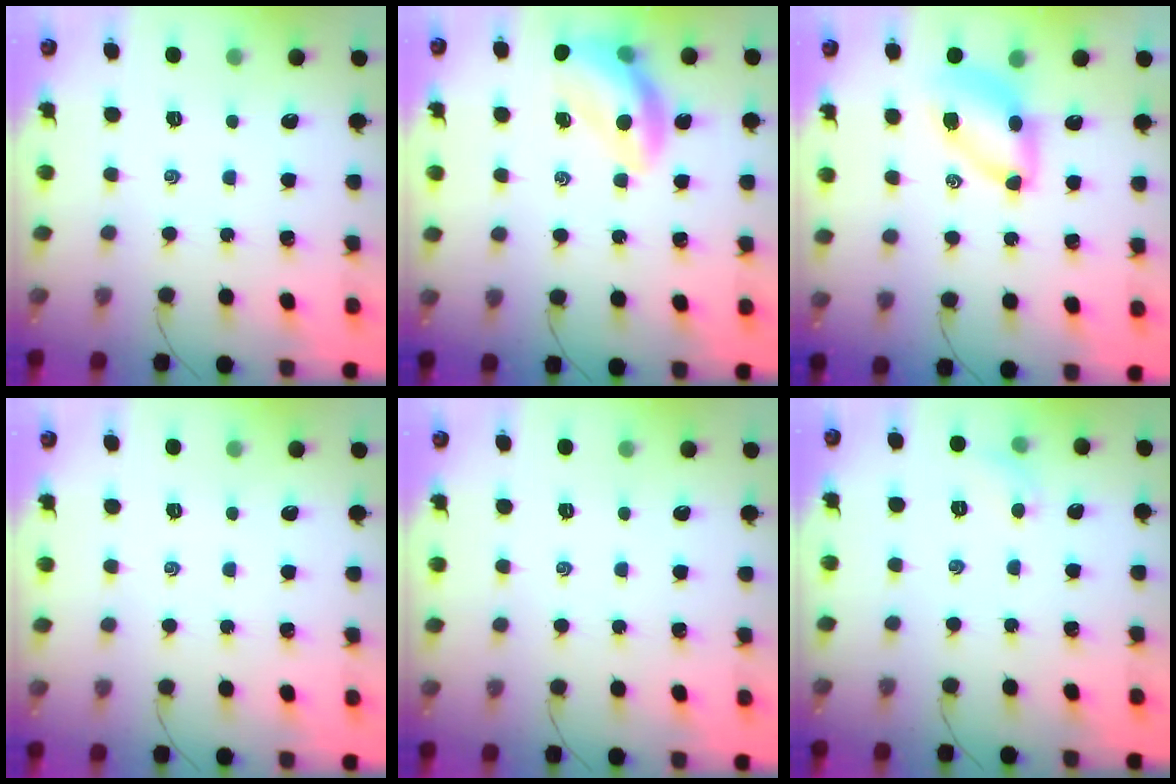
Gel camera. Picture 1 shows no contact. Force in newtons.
{"total": 12.2, "press": 11.8, "slide": 3.3}
{"total": 7.6, "press": 7.6, "slide": 0.8}
{"total": 0.0}
{"total": 0.0}
{"total": 4.4, "press": 4.2, "slide": 1.4}